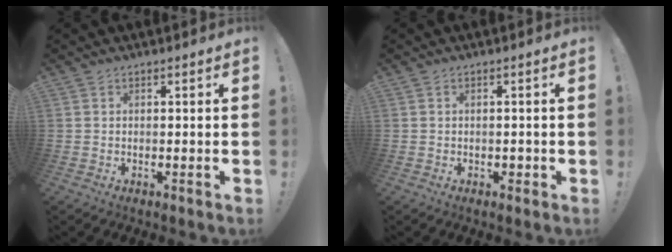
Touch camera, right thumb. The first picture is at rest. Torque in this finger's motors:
{"motor_torque": [0.03, 0.20, 0.00, -0.02, -0.02]}